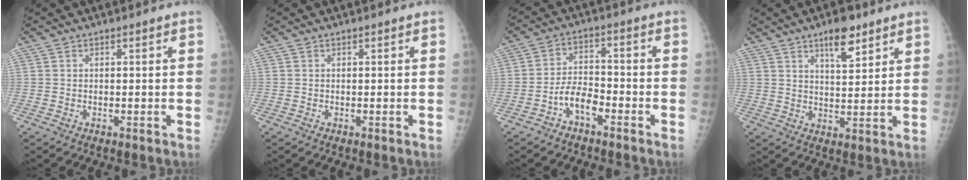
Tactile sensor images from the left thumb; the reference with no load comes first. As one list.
[{"total": 0.0}, {"total": 5.6, "force": [-3.4, 2.7, 3.6], "torque": [-0.060, 0.033, -0.068]}, {"total": 7.3, "force": [4.7, 2.6, 4.9], "torque": [-0.062, -0.029, 0.073]}]